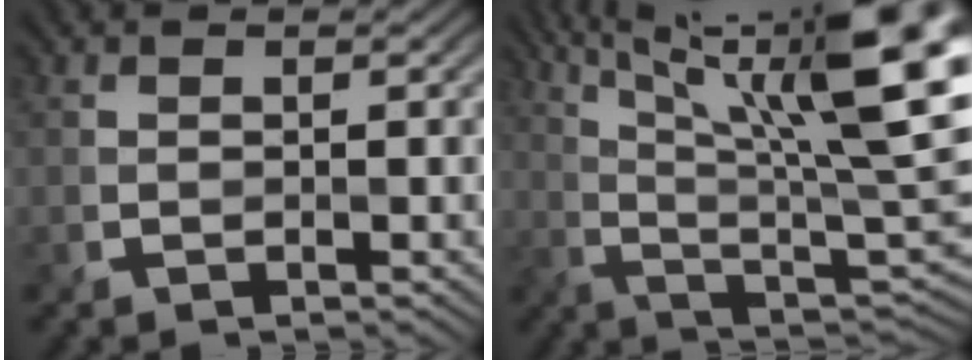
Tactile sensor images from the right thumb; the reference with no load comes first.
{"total": 19.0, "force": [8.3, 4.9, 16.3], "torque": [-0.239, 0.009, 0.139]}